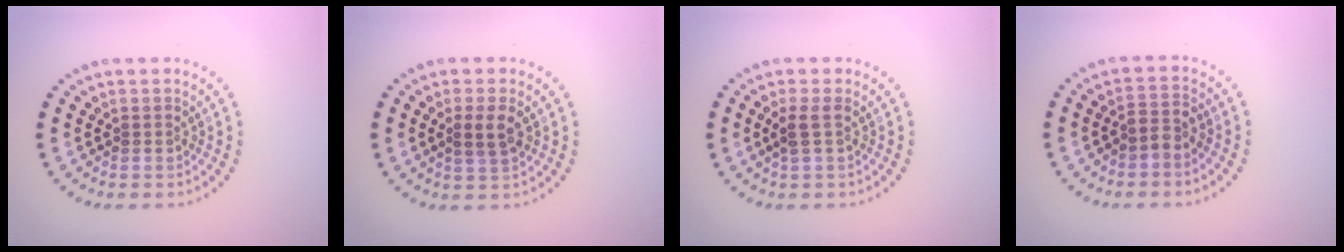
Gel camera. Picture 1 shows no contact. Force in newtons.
{"total": 2.1, "press": 2.0, "slide": 0.6}
{"total": 1.4, "press": 1.2, "slide": 0.7}
{"total": 1.6, "press": 1.3, "slide": 1.0}